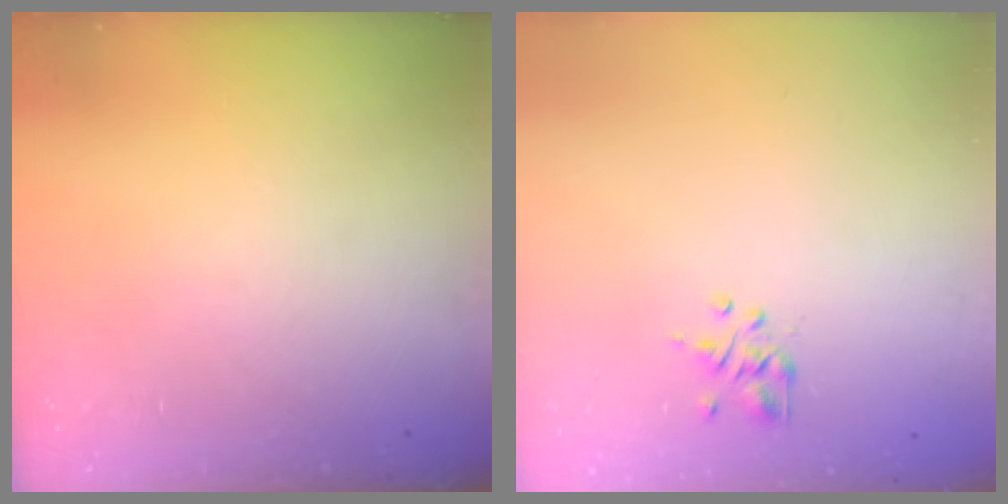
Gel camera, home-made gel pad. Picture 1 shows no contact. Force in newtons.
{"total": 1.9, "press": 1.7, "slide": 0.9}